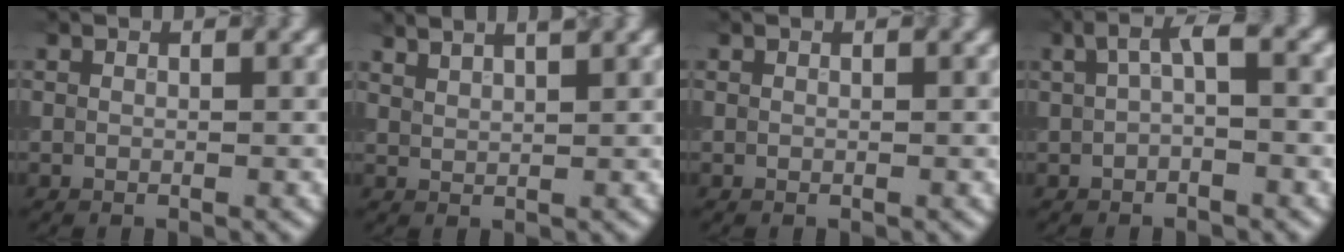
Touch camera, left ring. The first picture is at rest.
{"total": 3.3, "force": [2.6, 1.0, 1.7], "torque": [-0.007, 0.020, 0.014]}
{"total": 0.0}
{"total": 2.8, "force": [0.6, 0.8, 2.6], "torque": [-0.045, 0.012, 0.004]}